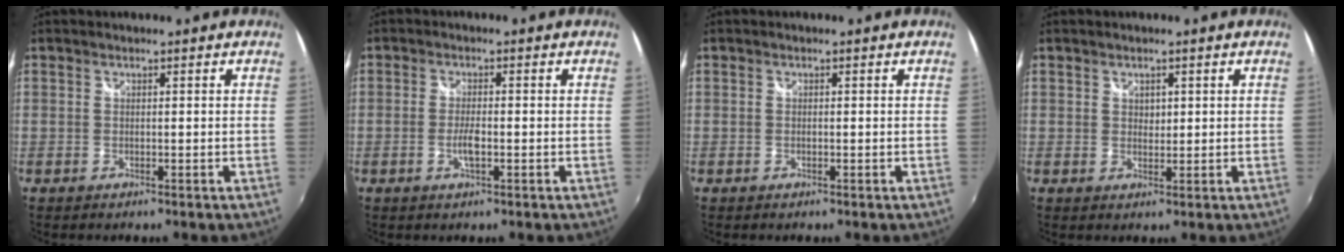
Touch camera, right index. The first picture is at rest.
{"total": 2.9, "force": [-1.0, 0.8, 2.7], "torque": [-0.056, -0.004, -0.018]}
{"total": 0.0}
{"total": 1.6, "force": [0.7, 1.3, 0.7], "torque": [-0.006, 0.002, 0.012]}